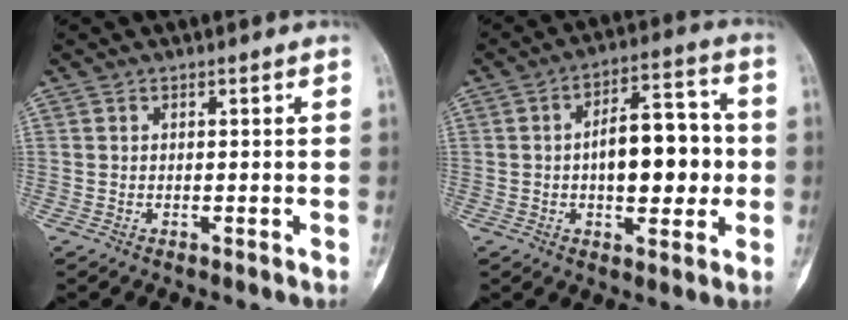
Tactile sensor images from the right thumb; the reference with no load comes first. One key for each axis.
{"total": 13.6, "fx": -0.4, "fy": 6.9, "fz": 11.7, "tx": -0.141, "ty": 0.026, "tz": -0.009}